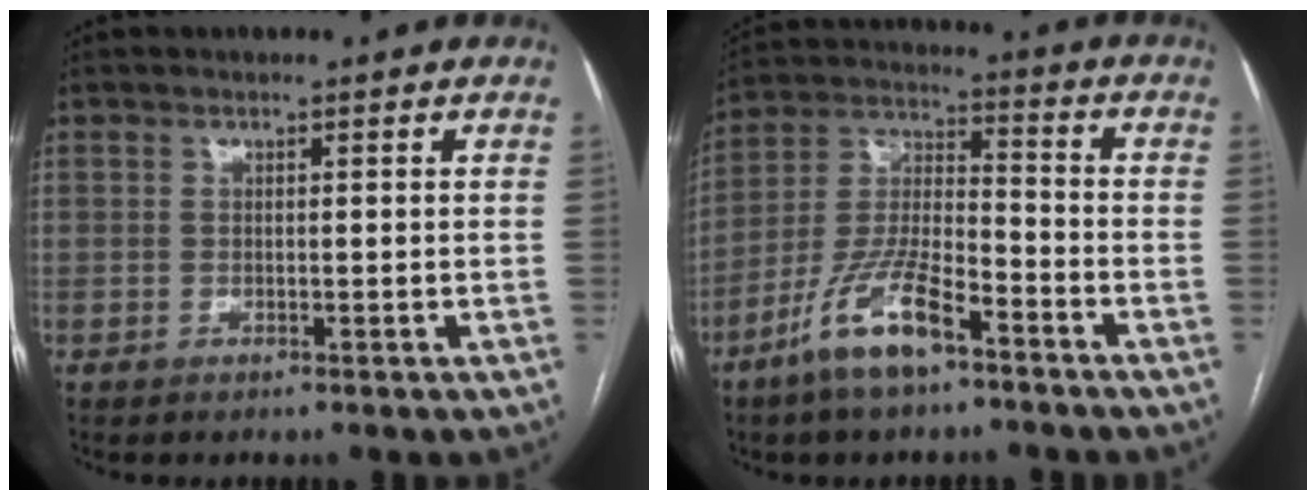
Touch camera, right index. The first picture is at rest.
{"total": 11.8, "force": [-7.3, 2.9, 8.8], "torque": [-0.187, -0.004, -0.137]}